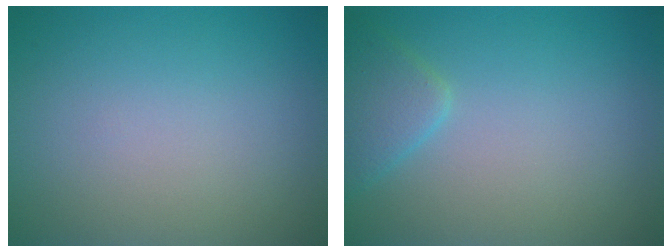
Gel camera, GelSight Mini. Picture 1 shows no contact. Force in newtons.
{"total": 2.3, "press": 2.3, "slide": 0.1}